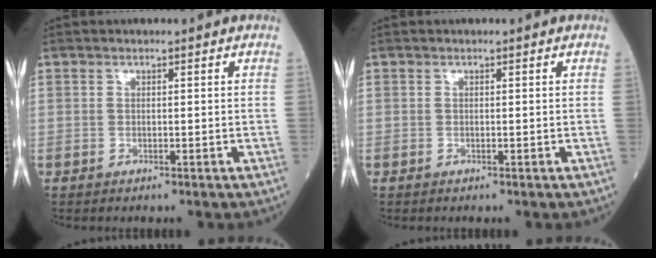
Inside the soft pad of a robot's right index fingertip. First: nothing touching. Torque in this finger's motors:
{"motor_torque": [0.00, 0.00, 0.00, -0.01]}